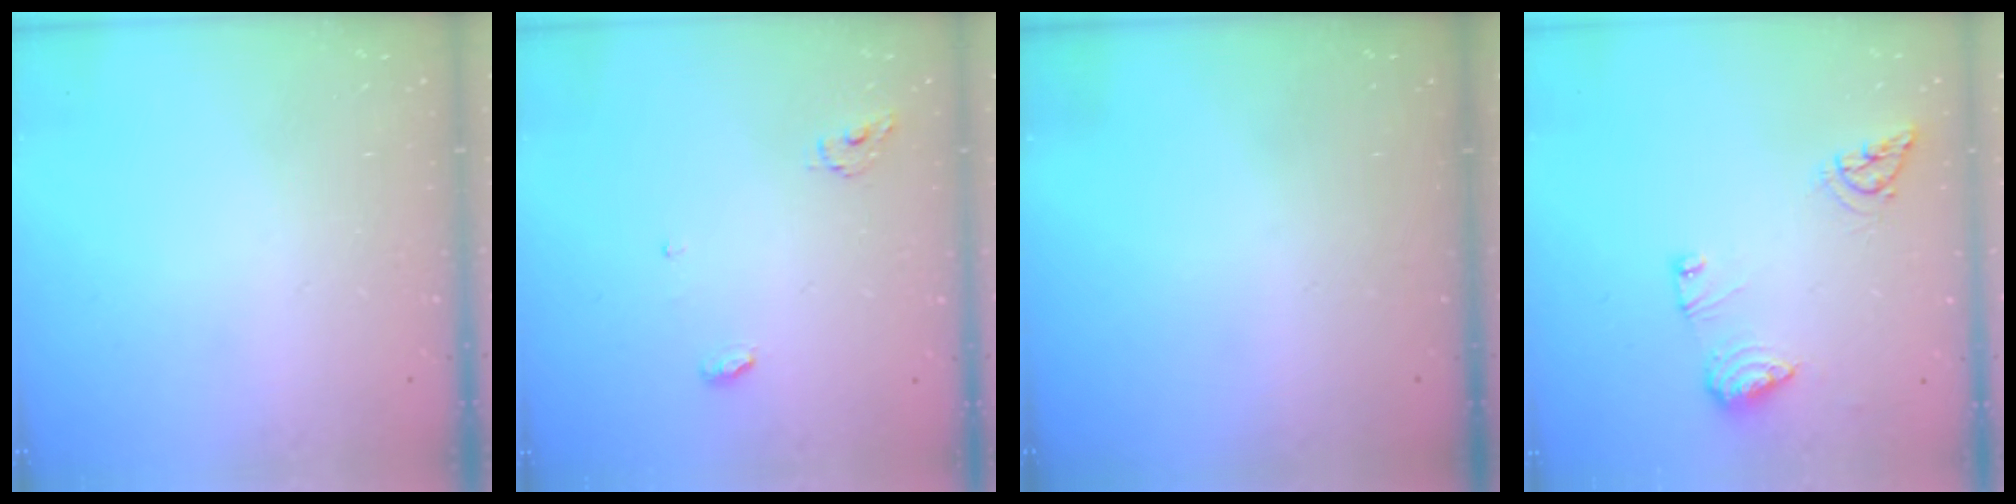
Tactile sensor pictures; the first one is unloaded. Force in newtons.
{"total": 3.5, "press": 3.5, "slide": 0.3}
{"total": 0.0}
{"total": 9.7, "press": 9.6, "slide": 1.1}